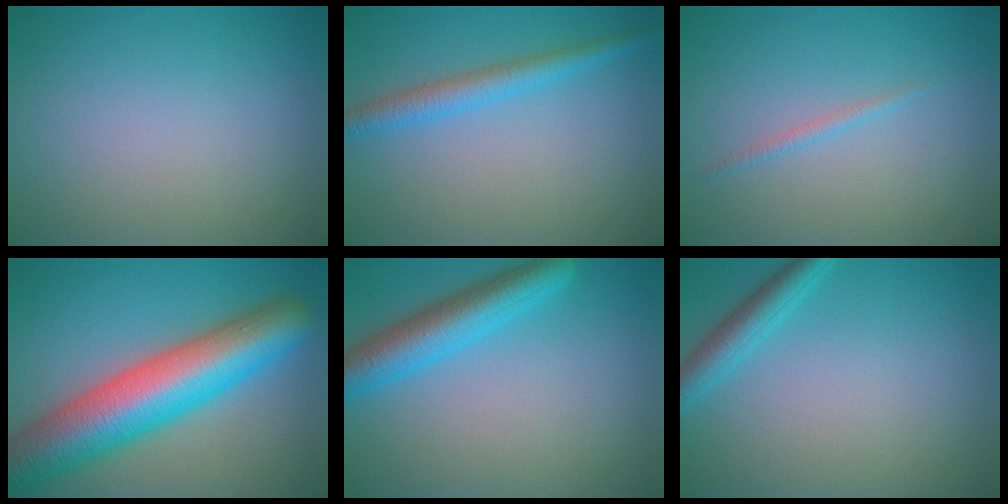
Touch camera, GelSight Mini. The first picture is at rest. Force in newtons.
{"total": 2.8, "press": 2.8, "slide": 0.2}
{"total": 0.8, "press": 0.8, "slide": 0.1}
{"total": 12.1, "press": 12.1, "slide": 0.4}
{"total": 5.3, "press": 5.2, "slide": 0.2}
{"total": 2.7, "press": 2.7, "slide": 0.1}